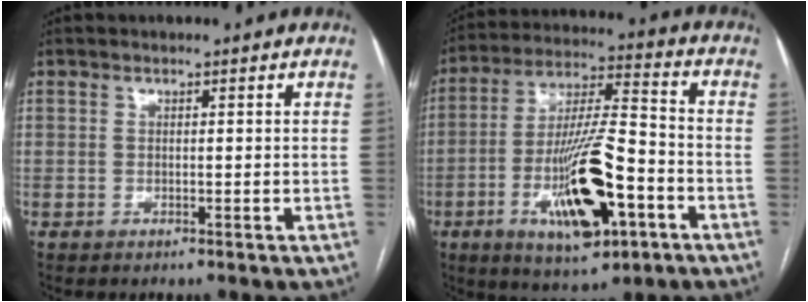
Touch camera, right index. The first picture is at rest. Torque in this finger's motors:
{"motor_torque": [2.14, 0.00, 0.80, 0.21]}